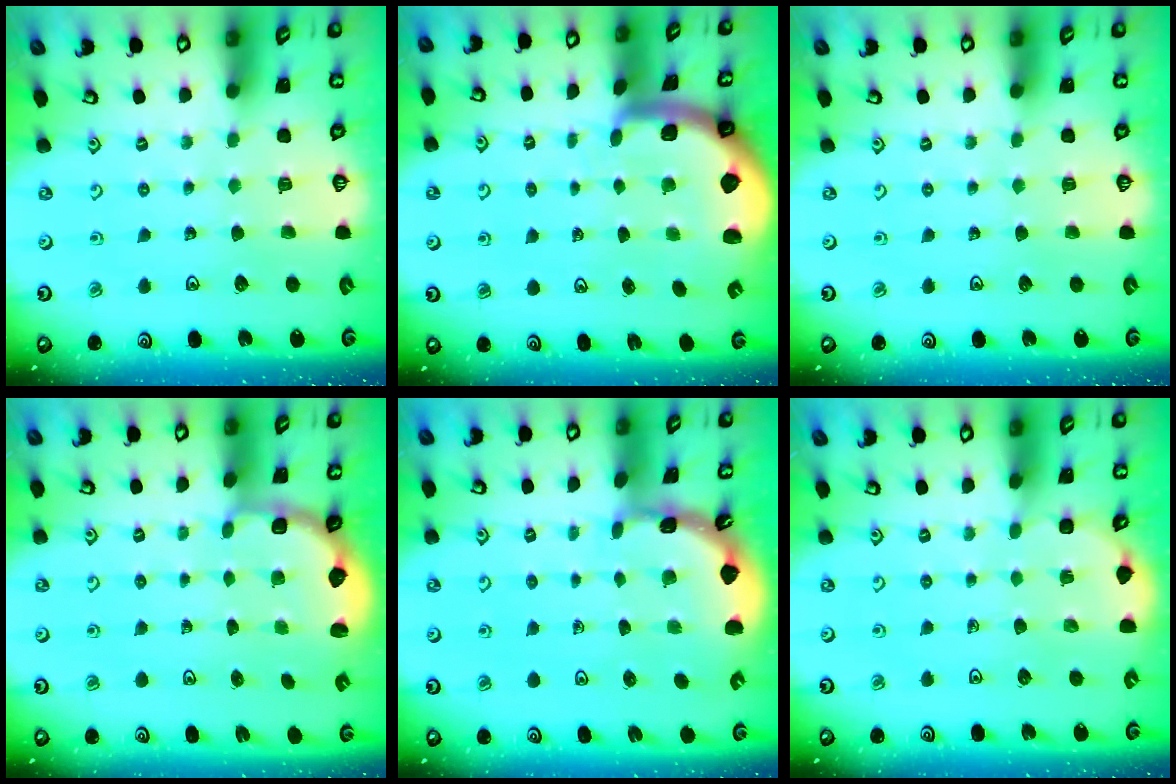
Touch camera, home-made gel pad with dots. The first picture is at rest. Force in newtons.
{"total": 2.4, "press": 2.4, "slide": 0.3}
{"total": 0.0}
{"total": 2.7, "press": 2.0, "slide": 1.9}
{"total": 1.7, "press": 1.6, "slide": 0.1}
{"total": 2.6, "press": 2.6, "slide": 0.3}